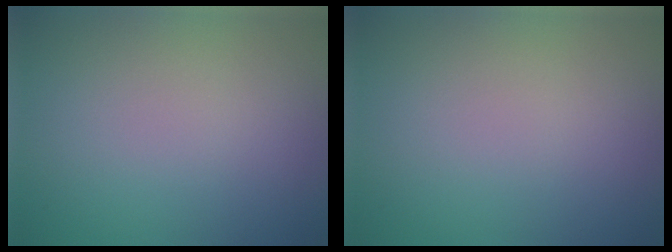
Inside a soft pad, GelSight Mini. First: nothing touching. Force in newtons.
{"total": 0.0}